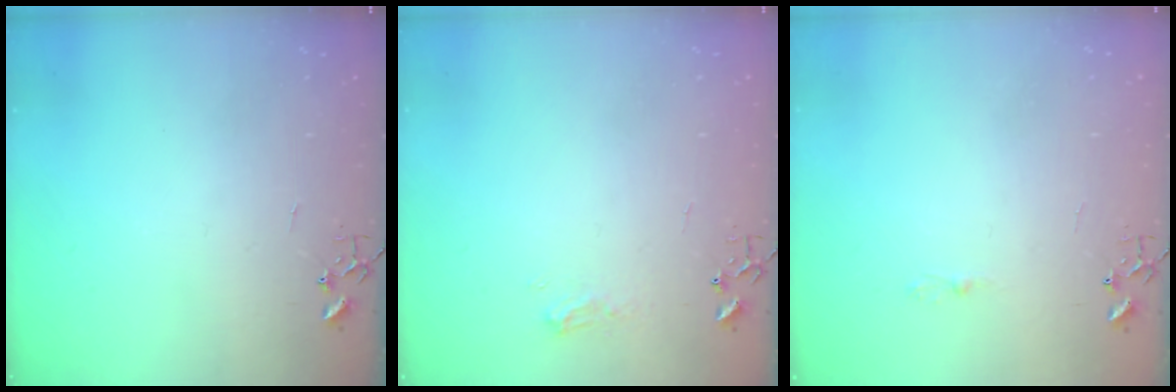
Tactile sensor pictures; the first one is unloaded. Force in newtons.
{"total": 6.0, "press": 6.0, "slide": 0.7}
{"total": 2.5, "press": 2.5, "slide": 0.3}